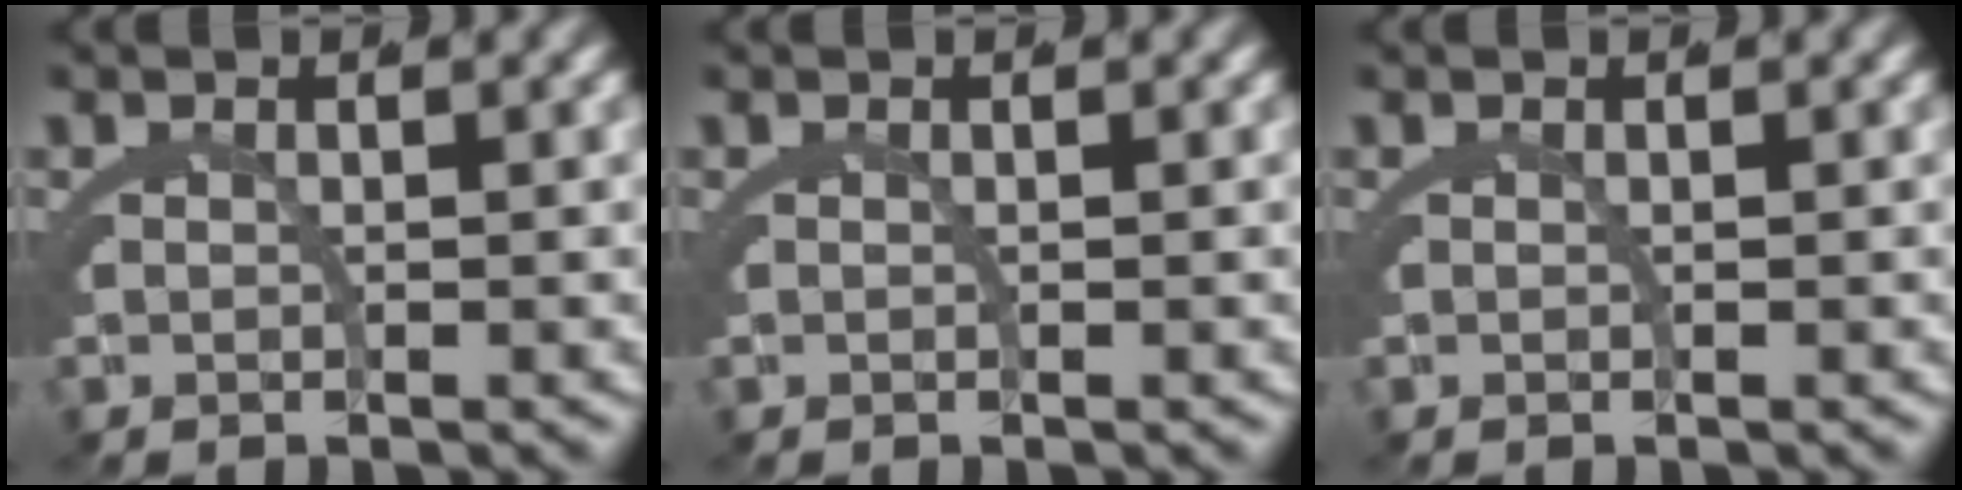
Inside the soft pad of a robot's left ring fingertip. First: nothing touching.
{"total": 0.0}
{"total": 0.0}